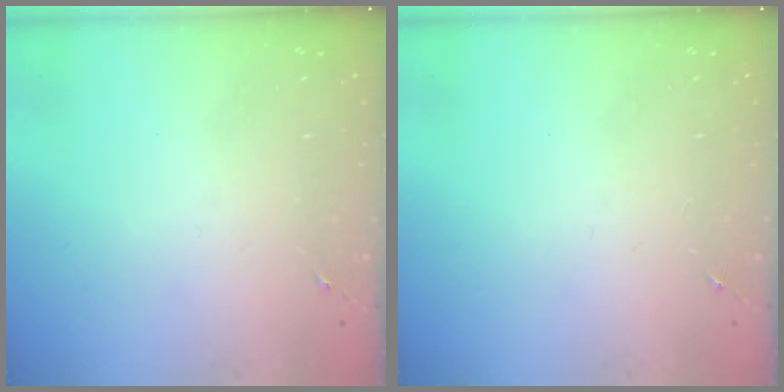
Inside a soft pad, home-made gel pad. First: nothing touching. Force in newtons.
{"total": 0.0}